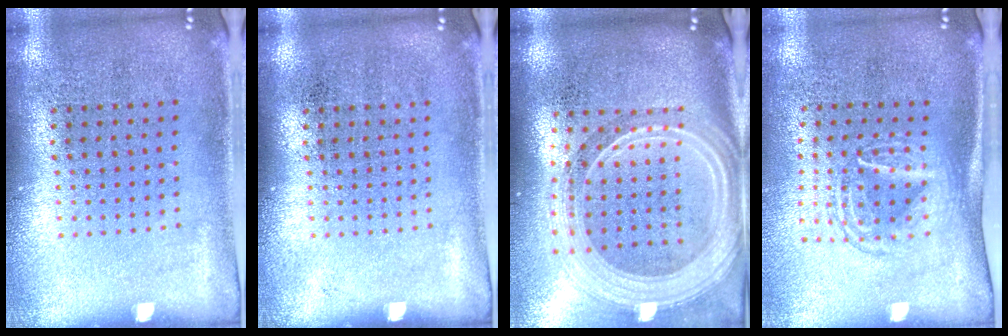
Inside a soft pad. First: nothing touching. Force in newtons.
{"total": 0.0}
{"total": 2.7, "press": 2.2, "slide": 1.5}
{"total": 1.7, "press": 1.3, "slide": 1.1}